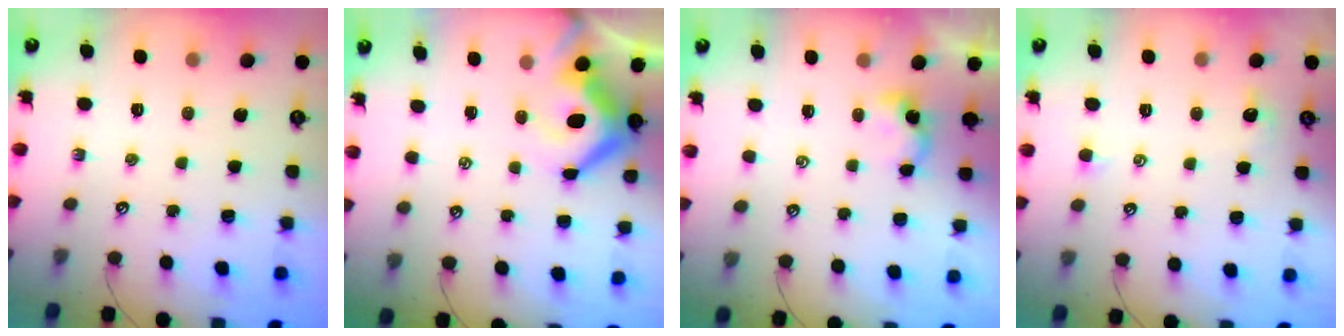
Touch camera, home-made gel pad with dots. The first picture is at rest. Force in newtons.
{"total": 7.6, "press": 7.5, "slide": 1.4}
{"total": 2.8, "press": 2.8, "slide": 0.0}
{"total": 0.6, "press": 0.2, "slide": 0.6}